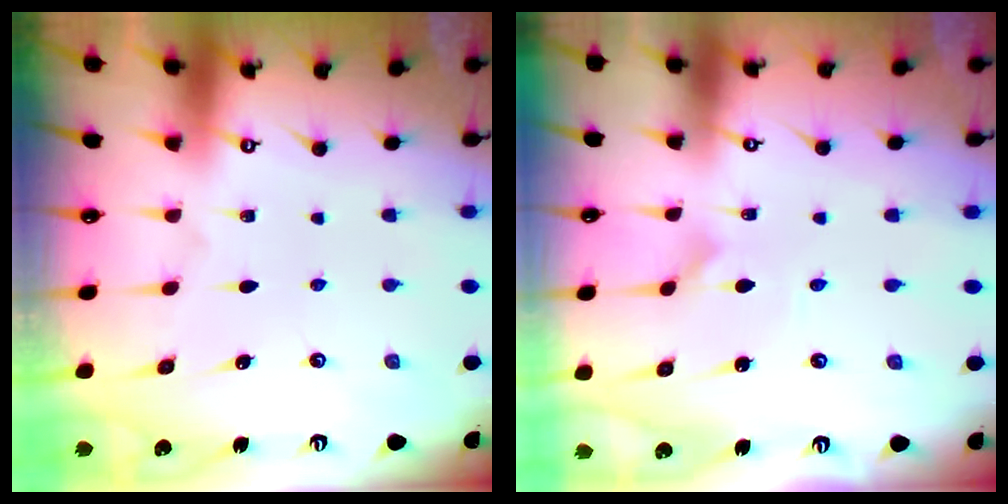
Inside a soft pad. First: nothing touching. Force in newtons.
{"total": 1.4, "press": 1.4, "slide": 0.1}